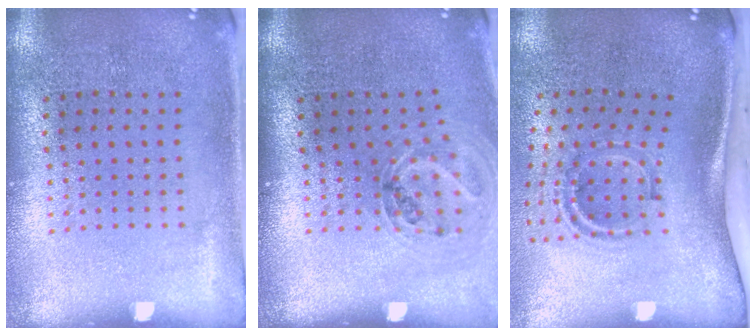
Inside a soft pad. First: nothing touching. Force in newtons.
{"total": 1.1, "press": 1.1, "slide": 0.3}
{"total": 1.7, "press": 1.1, "slide": 1.3}